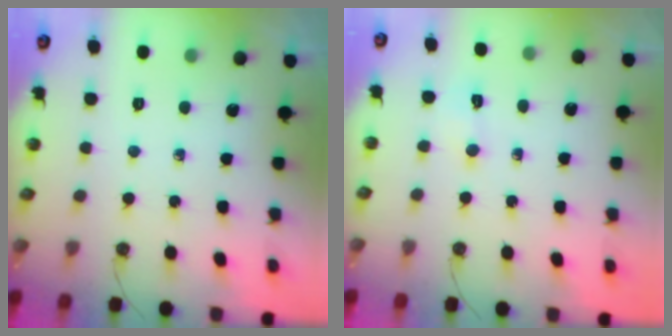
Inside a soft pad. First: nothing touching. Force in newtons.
{"total": 3.2, "press": 3.1, "slide": 0.4}